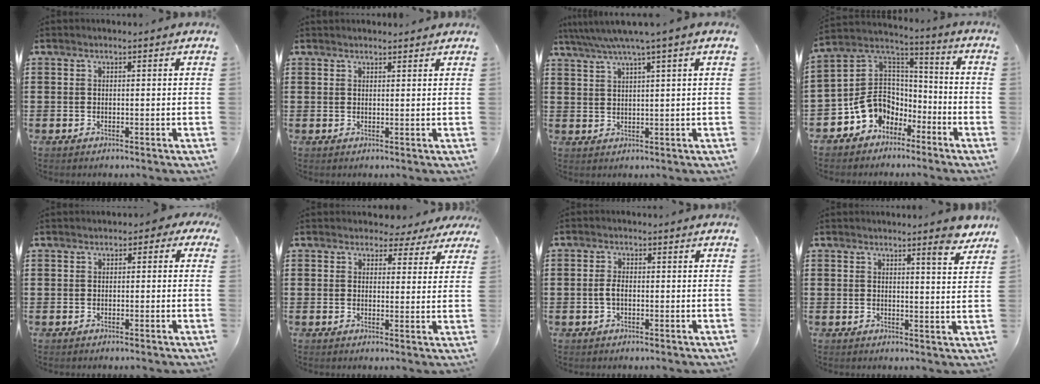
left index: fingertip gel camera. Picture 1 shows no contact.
{"total": 1.3, "force": [1.2, 0.2, 0.1], "torque": [-0.004, 0.000, 0.024]}
{"total": 4.0, "force": [2.6, -0.5, 3.0], "torque": [-0.066, -0.008, 0.043]}
{"total": 8.7, "force": [-4.0, 7.5, 2.0], "torque": [-0.069, 0.006, -0.072]}
{"total": 1.1, "force": [-0.5, 0.8, 0.6], "torque": [-0.016, 0.006, -0.012]}
{"total": 3.1, "force": [2.5, 1.7, 0.7], "torque": [-0.018, -0.001, 0.043]}
{"total": 2.2, "force": [-0.4, 1.0, 1.9], "torque": [-0.046, -0.001, -0.011]}
{"total": 4.1, "force": [3.6, -0.1, 2.1], "torque": [-0.026, -0.019, 0.057]}